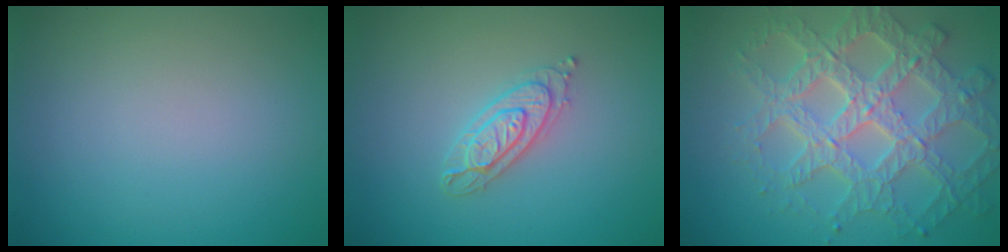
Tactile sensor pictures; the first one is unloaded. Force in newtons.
{"total": 2.3, "press": 2.2, "slide": 0.5}
{"total": 6.4, "press": 5.8, "slide": 2.8}